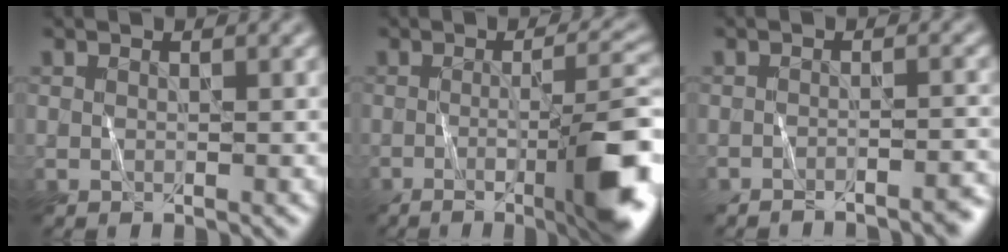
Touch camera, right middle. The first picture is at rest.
{"total": 9.0, "force": [-2.5, 1.8, 8.5], "torque": [-0.096, 0.007, -0.042]}
{"total": 2.4, "force": [-2.3, 0.2, 0.7], "torque": [0.003, 0.002, -0.038]}